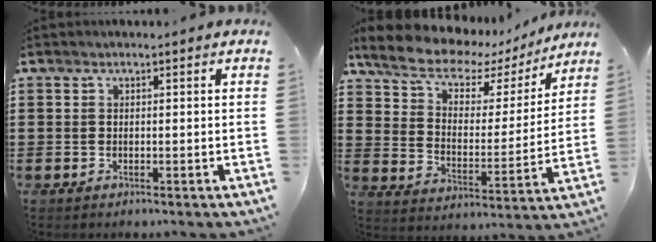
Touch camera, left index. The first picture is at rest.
{"total": 8.4, "force": [6.8, 3.5, 3.4], "torque": [-0.093, -0.037, 0.115]}